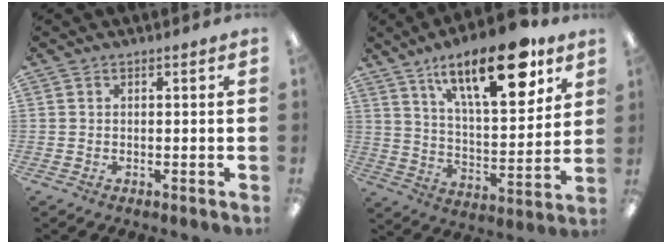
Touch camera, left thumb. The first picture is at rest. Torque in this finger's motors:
{"motor_torque": [0.43, 0.58, 1.36, -1.41, 0.16]}